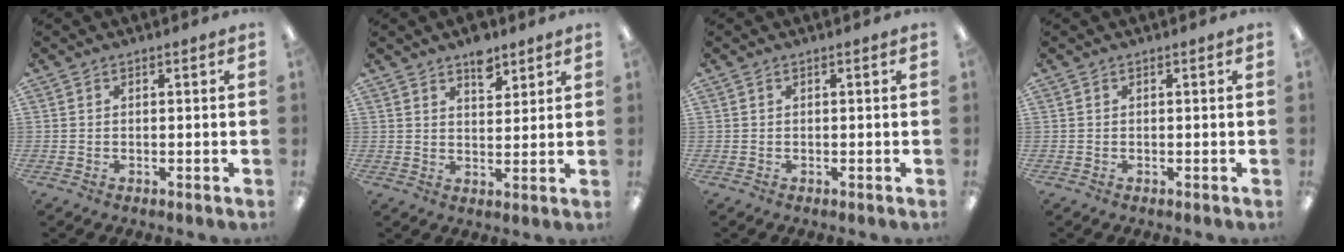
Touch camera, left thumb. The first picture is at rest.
{"total": 6.3, "force": [4.6, 3.3, 2.9], "torque": [-0.020, -0.026, 0.075]}
{"total": 0.0}
{"total": 0.0}